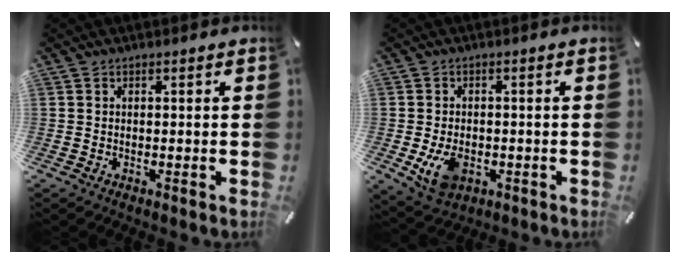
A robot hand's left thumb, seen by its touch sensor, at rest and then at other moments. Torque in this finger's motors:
{"motor_torque": [0.17, 0.72, 0.09, 0.07, 0.11]}